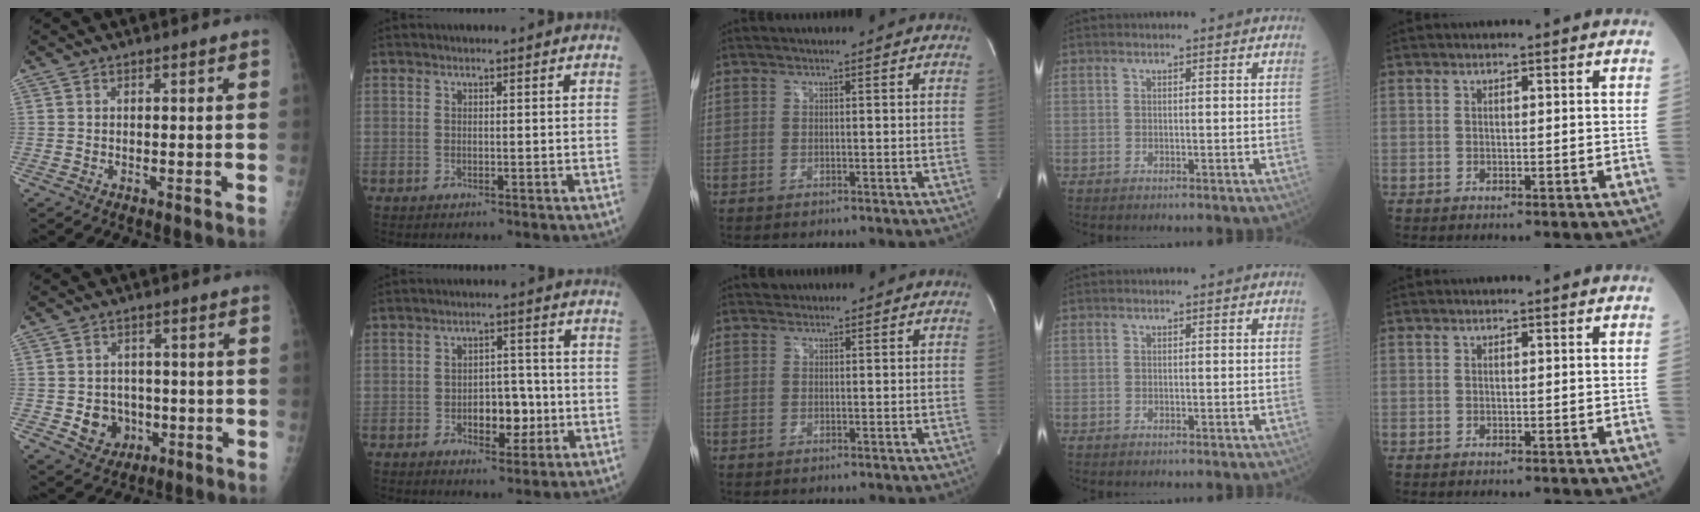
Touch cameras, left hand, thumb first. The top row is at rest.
{"thumb": {"total": 6.4, "force": [-1.4, 5.7, 2.5], "torque": [-0.009, 0.009, -0.014]}, "index": {"total": 5.5, "force": [-1.5, 3.2, 4.3], "torque": [-0.058, 0.009, -0.020]}, "middle": {"total": 0.8, "force": [0.7, 0.4, -0.2], "torque": [-0.001, 0.007, 0.011]}}